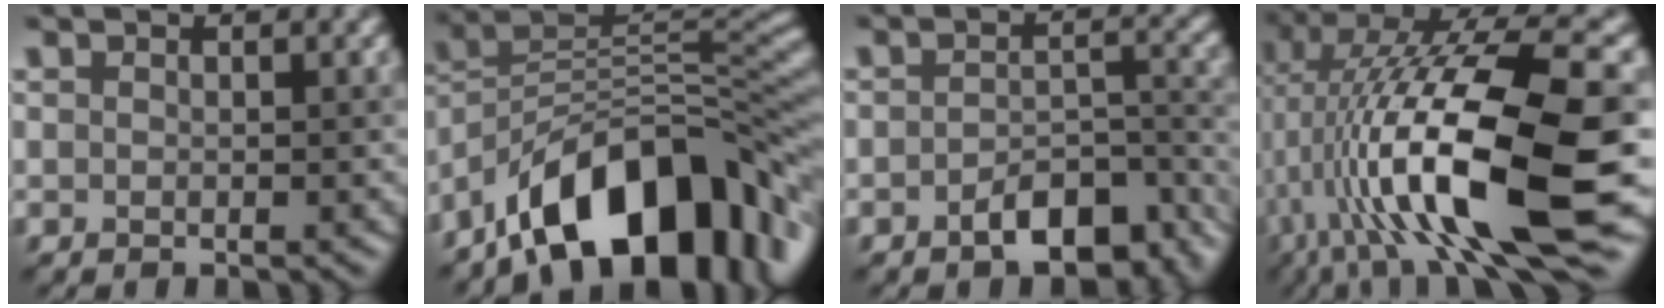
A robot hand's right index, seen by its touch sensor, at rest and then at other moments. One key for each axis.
{"total": 12.8, "fx": -7.5, "fy": 5.9, "fz": 8.5, "tx": -0.121, "ty": 0.032, "tz": -0.135}
{"total": 6.5, "fx": -4.1, "fy": 2.7, "fz": 4.3, "tx": -0.057, "ty": 0.011, "tz": -0.060}
{"total": 15.2, "fx": -1.8, "fy": 4.1, "fz": 14.6, "tx": -0.240, "ty": 0.022, "tz": -0.021}